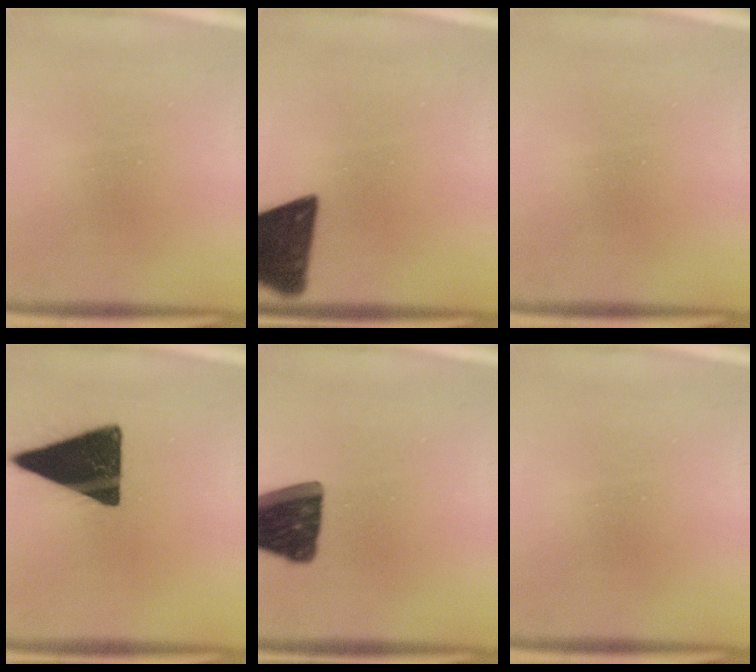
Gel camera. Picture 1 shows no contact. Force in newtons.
{"total": 13.4}
{"total": 0.0}
{"total": 17.6}
{"total": 17.1}
{"total": 0.0}